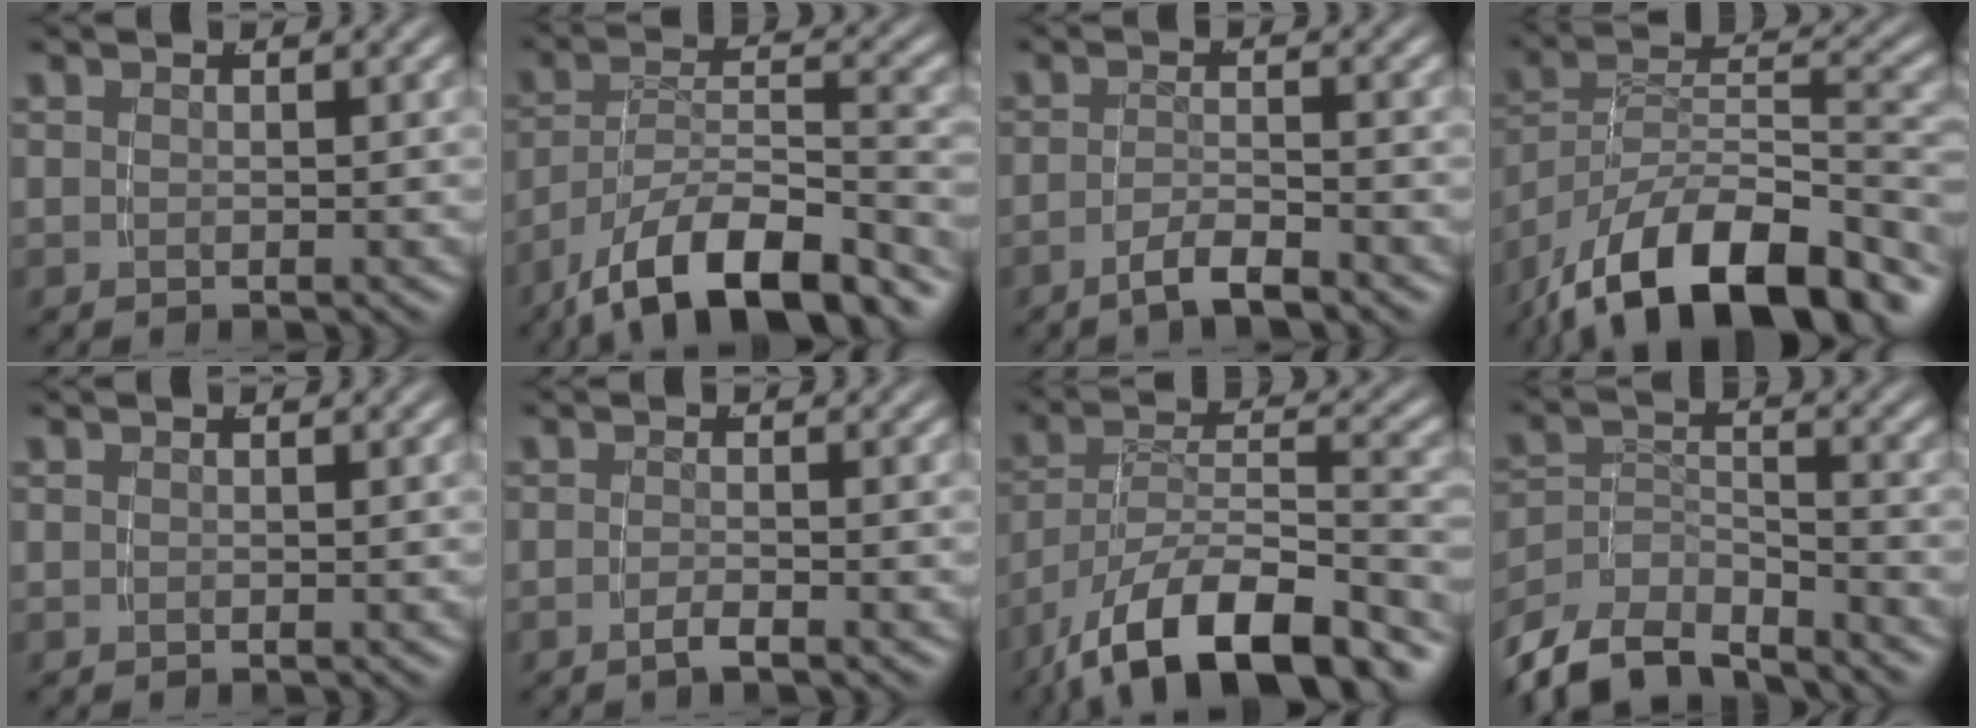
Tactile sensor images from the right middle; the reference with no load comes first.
{"total": 10.2, "force": [-7.4, 4.1, 5.7], "torque": [-0.079, -0.017, -0.110]}
{"total": 2.8, "force": [-2.5, -0.1, 1.3], "torque": [-0.024, -0.002, -0.044]}
{"total": 13.6, "force": [-8.1, 7.2, 8.2], "torque": [-0.139, -0.038, -0.111]}
{"total": 0.0}
{"total": 1.5, "force": [-1.3, -0.3, 0.7], "torque": [-0.014, 0.000, -0.024]}
{"total": 11.3, "force": [-7.8, 4.7, 6.7], "torque": [-0.109, -0.027, -0.106]}
{"total": 8.4, "force": [-6.2, 4.6, 3.4], "torque": [-0.080, -0.042, -0.091]}